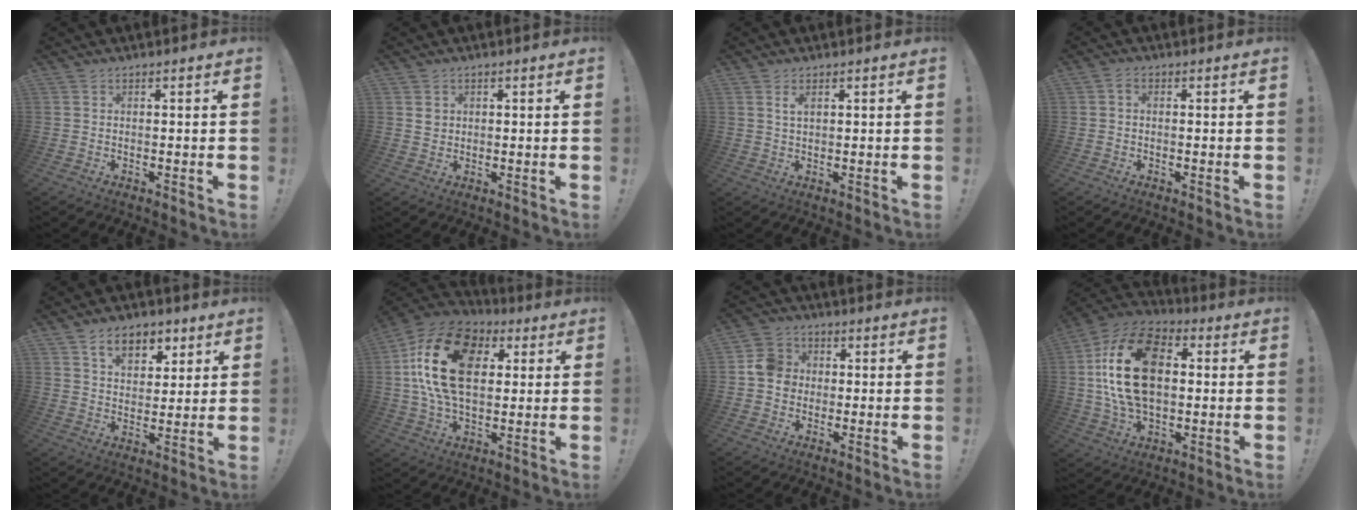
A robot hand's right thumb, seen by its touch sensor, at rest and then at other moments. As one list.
[{"total": 2.4, "force": [0.8, 2.1, 0.6], "torque": [0.002, -0.002, 0.012]}, {"total": 2.5, "force": [1.3, 0.9, 1.9], "torque": [-0.025, -0.007, 0.021]}, {"total": 1.4, "force": [-0.2, 0.9, 1.0], "torque": [-0.018, 0.003, -0.005]}, {"total": 9.7, "force": [5.3, 6.3, 5.1], "torque": [-0.076, -0.016, 0.097]}, {"total": 23.4, "force": [5.0, 14.6, 17.6], "torque": [-0.320, -0.002, 0.087]}, {"total": 7.8, "force": [0.0, 7.1, 3.2], "torque": [-0.044, 0.017, 0.005]}, {"total": 24.6, "force": [2.9, 15.6, 18.7], "torque": [-0.343, 0.014, 0.054]}]